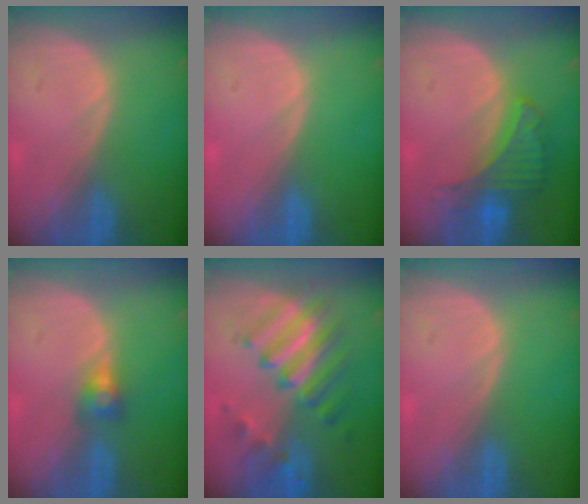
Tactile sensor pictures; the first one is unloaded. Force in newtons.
{"total": 0.0}
{"total": 6.5, "press": 6.1, "slide": 2.3}
{"total": 2.9, "press": 2.5, "slide": 1.5}
{"total": 8.5, "press": 8.2, "slide": 2.0}
{"total": 0.0}